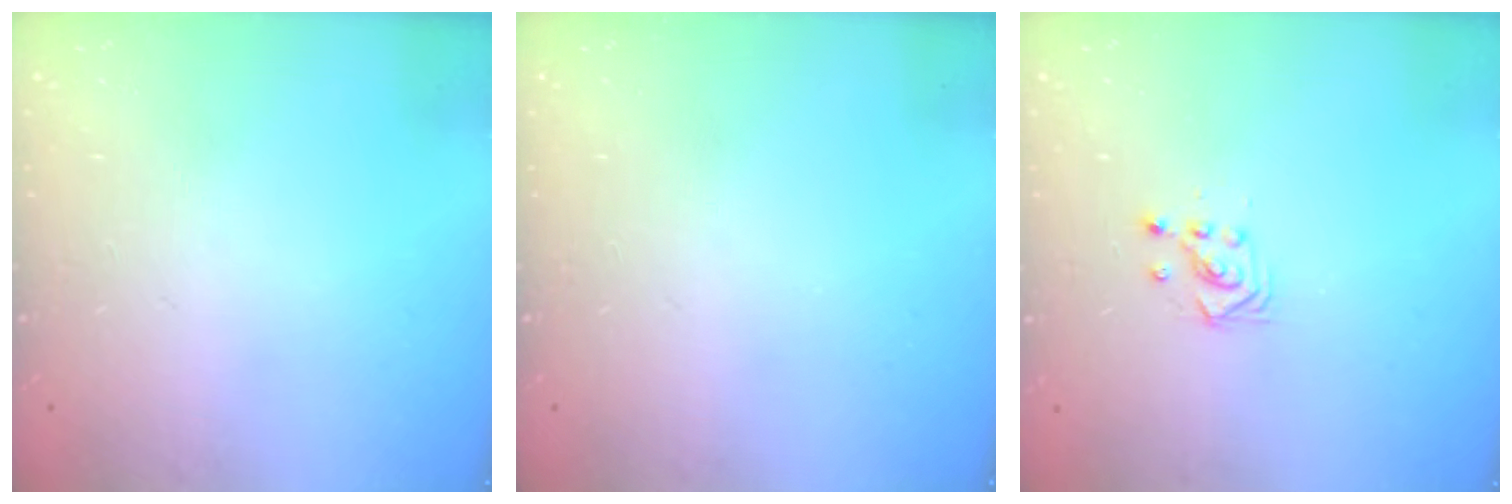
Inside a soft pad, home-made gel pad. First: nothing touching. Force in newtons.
{"total": 0.0}
{"total": 2.9, "press": 2.9, "slide": 0.3}